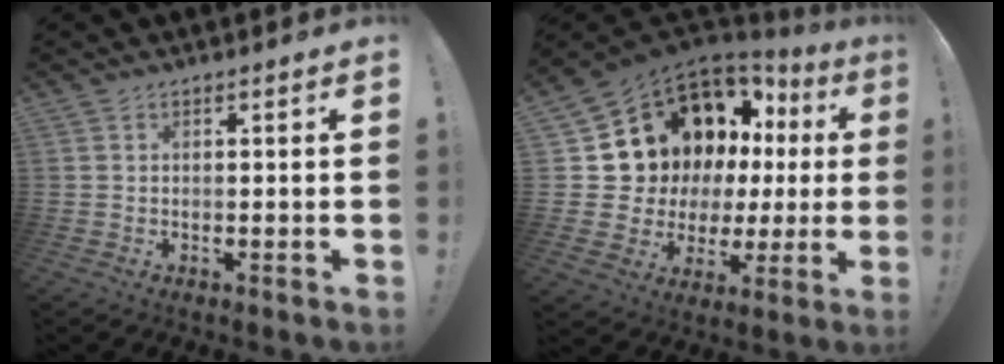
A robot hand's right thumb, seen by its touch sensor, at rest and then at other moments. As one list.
[{"total": 12.3, "force": [7.2, 8.2, 5.7], "torque": [-0.092, -0.075, 0.151]}]